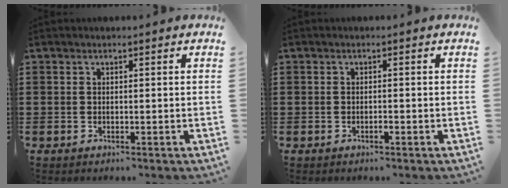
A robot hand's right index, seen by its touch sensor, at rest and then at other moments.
{"total": 0.8, "force": [-0.5, 0.1, 0.6], "torque": [-0.013, -0.004, -0.008]}